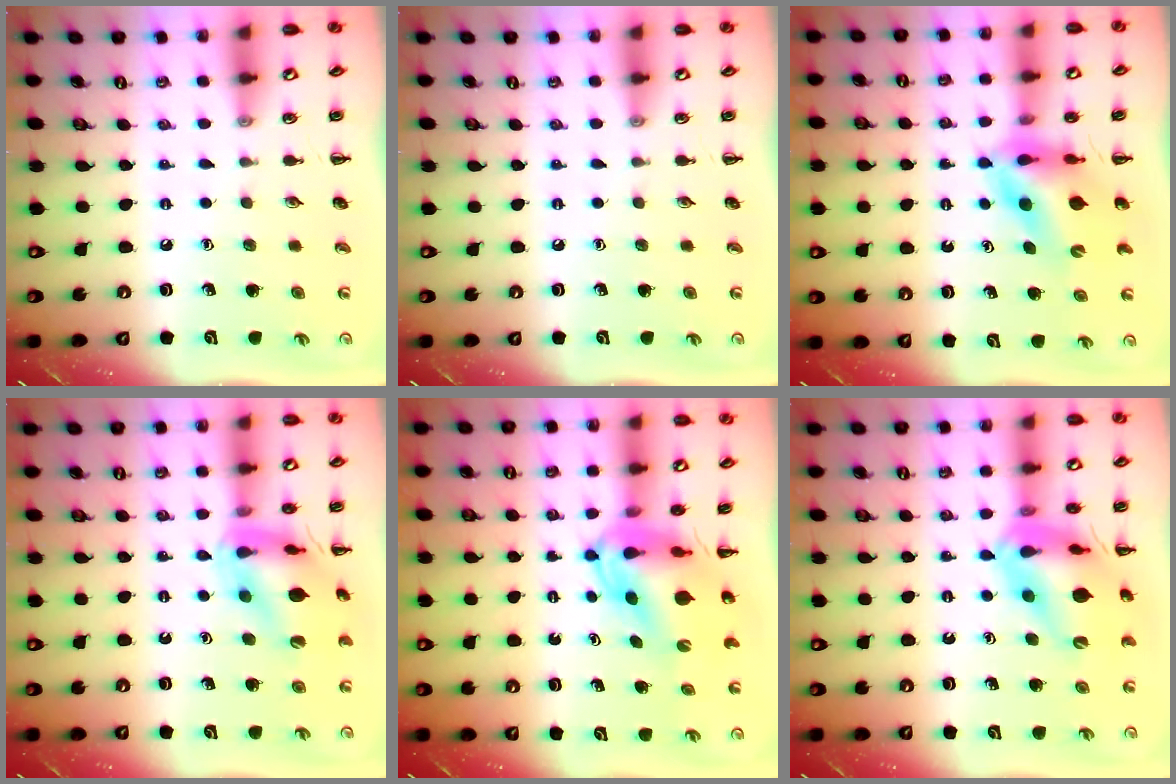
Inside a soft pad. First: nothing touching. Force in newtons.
{"total": 0.0}
{"total": 9.4, "press": 9.0, "slide": 2.7}
{"total": 15.1, "press": 15.1, "slide": 1.5}
{"total": 7.7, "press": 7.2, "slide": 2.7}
{"total": 16.8, "press": 16.5, "slide": 3.5}